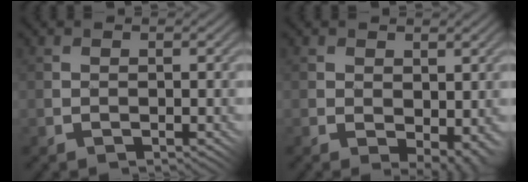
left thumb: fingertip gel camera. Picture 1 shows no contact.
{"total": 2.8, "force": [0.3, 1.8, 2.1], "torque": [-0.040, -0.010, 0.013]}